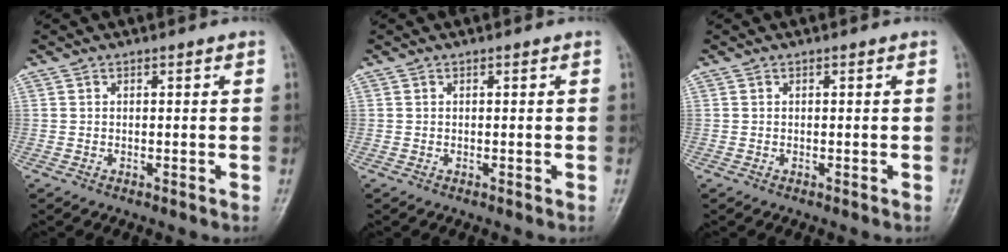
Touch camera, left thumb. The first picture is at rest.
{"total": 0.0}
{"total": 0.0}